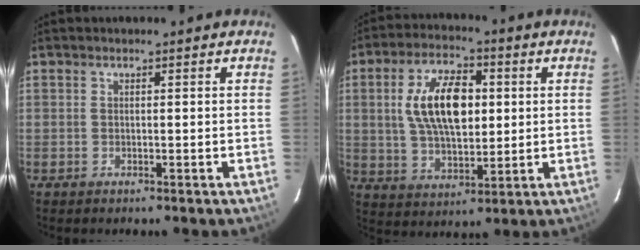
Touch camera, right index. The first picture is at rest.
{"total": 13.2, "force": [2.3, 6.6, 11.2], "torque": [-0.206, 0.013, 0.046]}